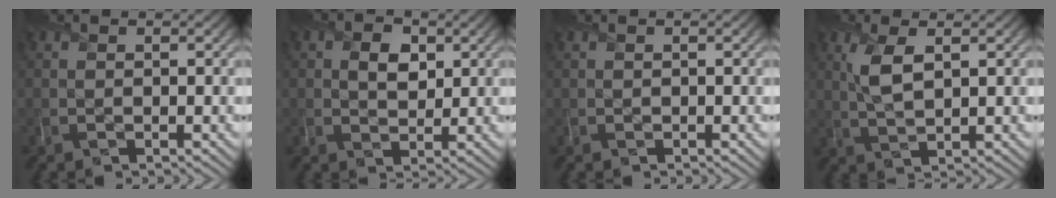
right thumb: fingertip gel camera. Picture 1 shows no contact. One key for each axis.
{"total": 3.7, "fx": 1.3, "fy": 2.6, "fz": 2.4, "tx": -0.044, "ty": 0.001, "tz": 0.018}
{"total": 0.0}
{"total": 4.1, "fx": 1.5, "fy": 1.5, "fz": 3.5, "tx": -0.087, "ty": 0.001, "tz": 0.031}